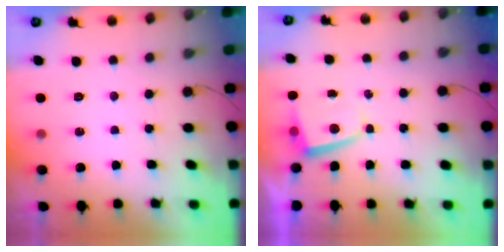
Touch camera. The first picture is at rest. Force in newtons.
{"total": 1.8, "press": 1.8, "slide": 0.3}